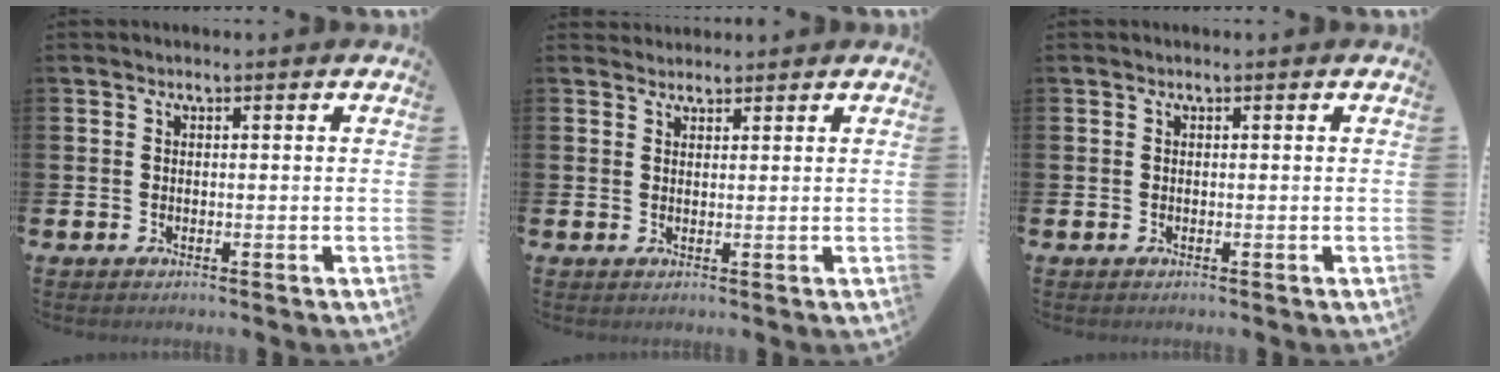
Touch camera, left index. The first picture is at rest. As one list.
[{"total": 1.9, "force": [1.8, 0.5, -0.2], "torque": [0.008, -0.006, 0.032]}, {"total": 0.0}]